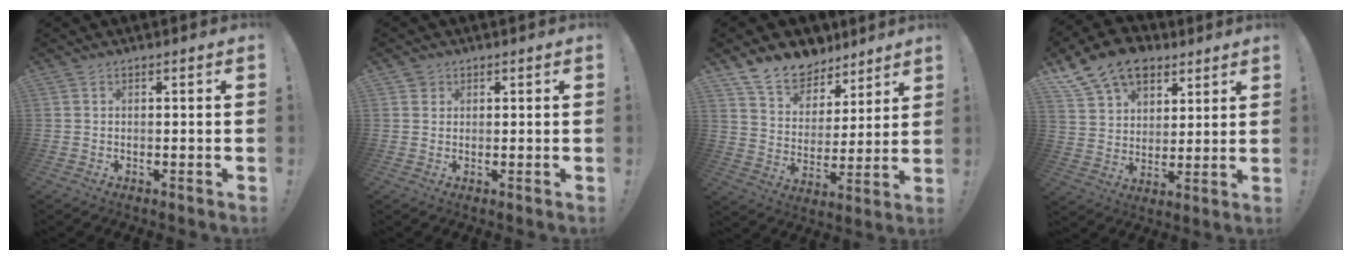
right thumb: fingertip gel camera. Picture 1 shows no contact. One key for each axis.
{"total": 1.7, "fx": 1.0, "fy": 1.4, "fz": 0.2, "tx": -0.001, "ty": -0.002, "tz": 0.017}
{"total": 13.2, "fx": 10.6, "fy": 7.1, "fz": 3.4, "tx": -0.075, "ty": -0.073, "tz": 0.203}
{"total": 14.5, "fx": 9.6, "fy": 9.4, "fz": 5.4, "tx": -0.100, "ty": -0.052, "tz": 0.184}